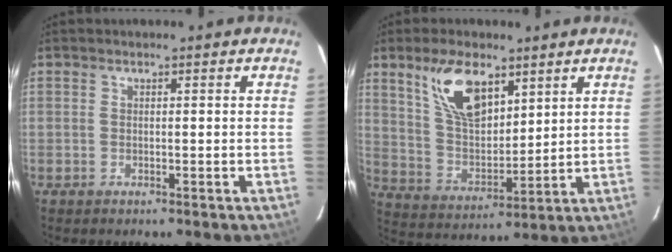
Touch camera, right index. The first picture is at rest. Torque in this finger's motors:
{"motor_torque": [1.13, 1.01, 0.58, 0.09]}